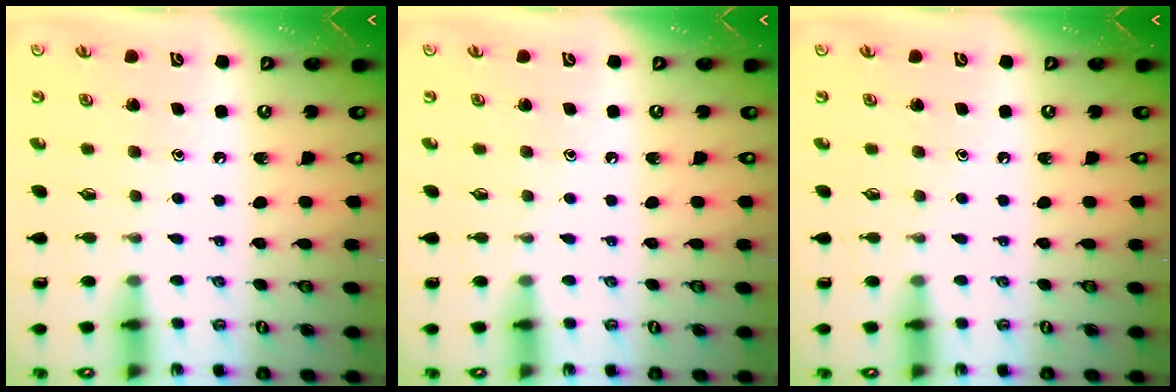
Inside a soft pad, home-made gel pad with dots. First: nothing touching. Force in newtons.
{"total": 0.0}
{"total": 0.0}